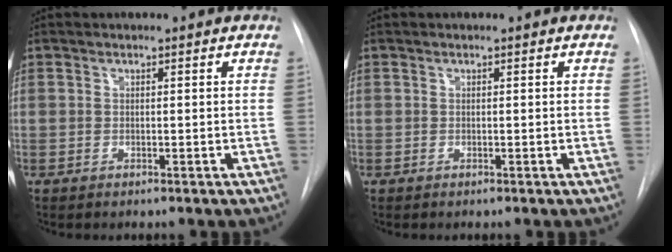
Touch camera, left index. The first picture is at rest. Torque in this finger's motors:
{"motor_torque": [0.00, 0.00, -0.01, 0.00]}